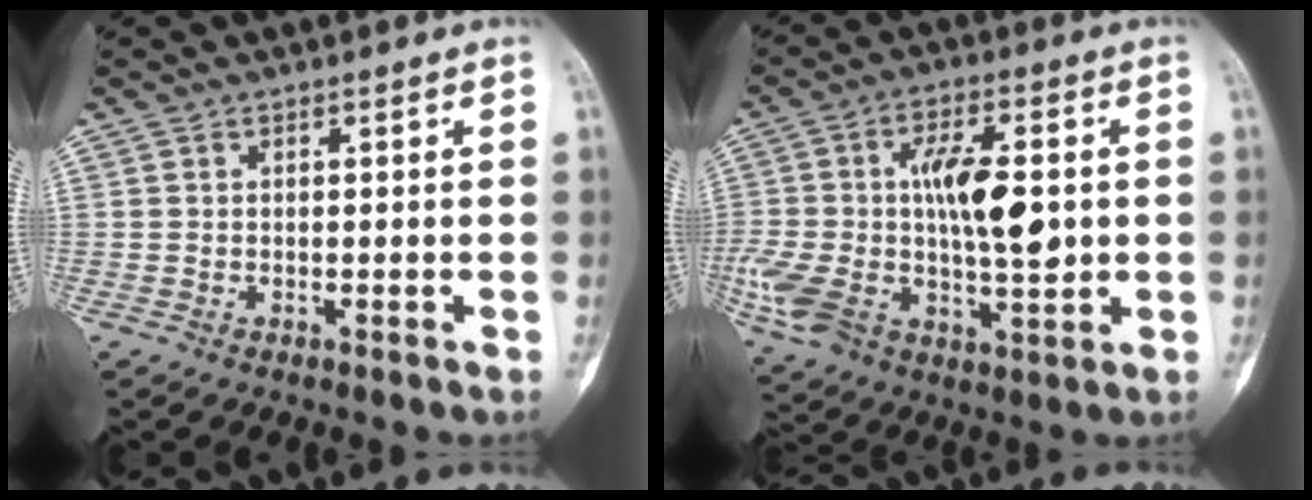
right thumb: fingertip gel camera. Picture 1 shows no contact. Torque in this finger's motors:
{"motor_torque": [2.19, 2.44, 1.96, 0.06, 0.62]}